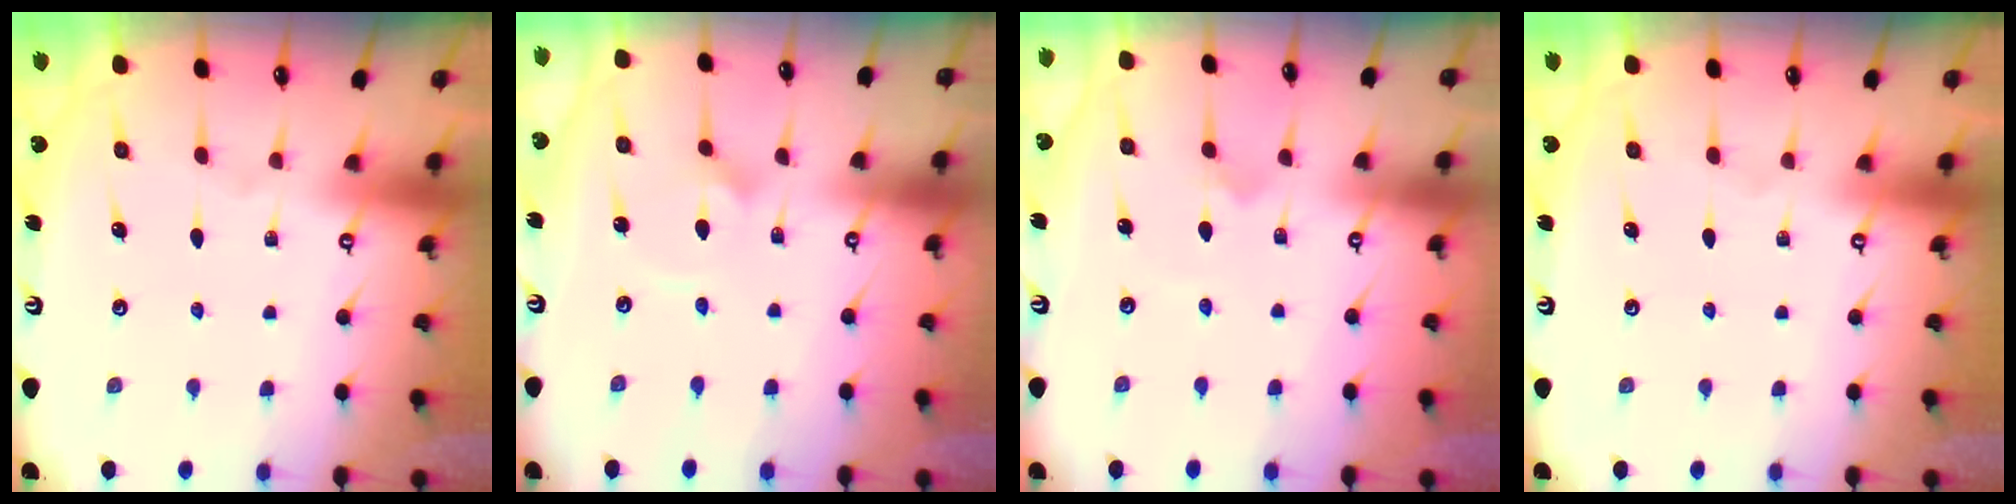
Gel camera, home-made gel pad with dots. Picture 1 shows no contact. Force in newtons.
{"total": 2.6, "press": 2.6, "slide": 0.3}
{"total": 3.5, "press": 3.5, "slide": 0.2}
{"total": 0.0}